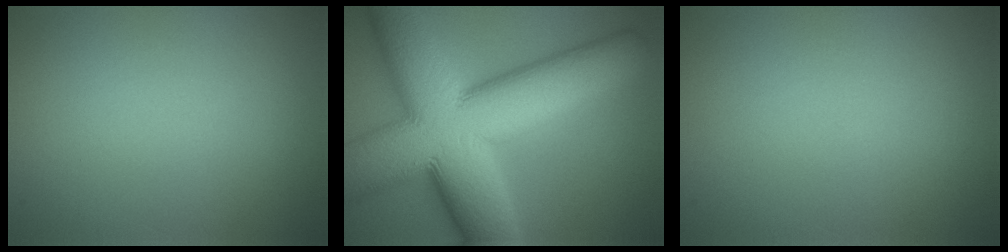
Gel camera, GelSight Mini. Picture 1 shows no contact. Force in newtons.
{"total": 17.4, "press": 17.4, "slide": 0.5}
{"total": 0.0}